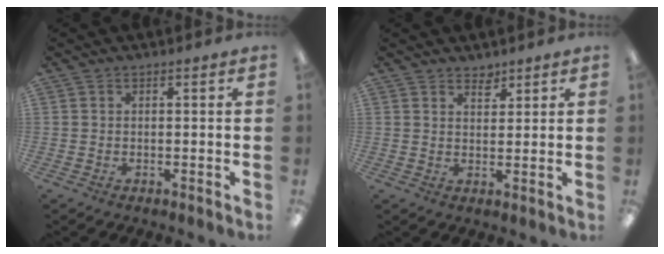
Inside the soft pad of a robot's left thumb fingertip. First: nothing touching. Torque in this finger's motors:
{"motor_torque": [-0.14, -0.13, -0.23, -0.36, -0.02]}